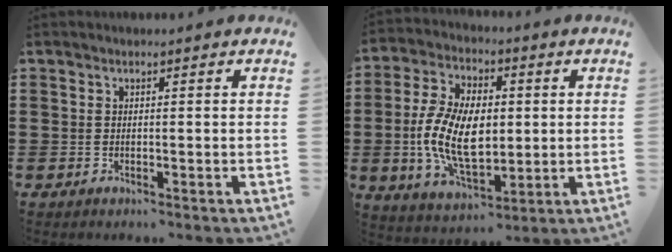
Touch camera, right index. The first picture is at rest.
{"total": 12.2, "force": [-0.5, 6.9, 10.0], "torque": [-0.210, 0.002, -0.011]}